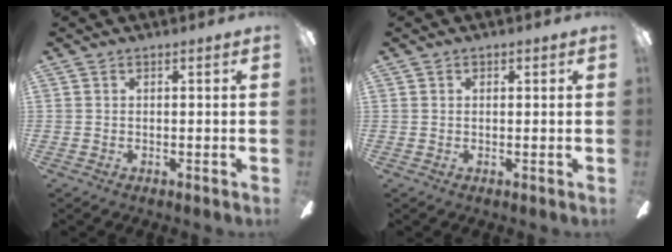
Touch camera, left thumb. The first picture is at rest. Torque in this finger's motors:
{"motor_torque": [-0.06, 0.00, -0.49, 0.09, -0.04]}